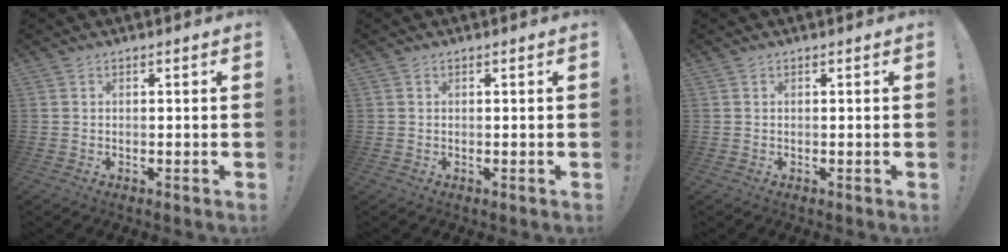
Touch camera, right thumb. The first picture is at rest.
{"total": 0.0}
{"total": 0.0}